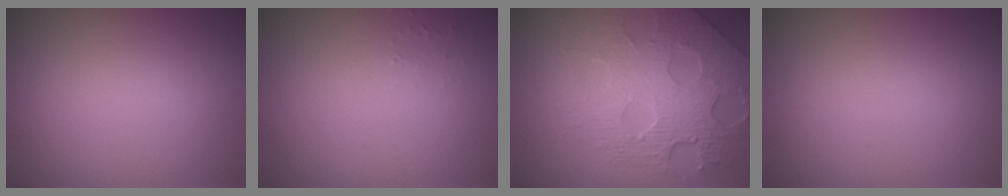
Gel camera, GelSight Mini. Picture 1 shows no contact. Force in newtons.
{"total": 0.5, "press": 0.5, "slide": 0.1}
{"total": 7.6, "press": 5.5, "slide": 5.3}
{"total": 0.0}